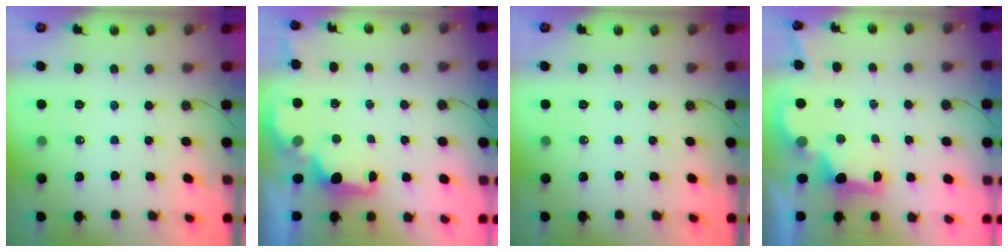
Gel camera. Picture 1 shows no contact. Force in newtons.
{"total": 2.7, "press": 2.6, "slide": 0.6}
{"total": 0.0}
{"total": 2.6, "press": 2.5, "slide": 0.8}